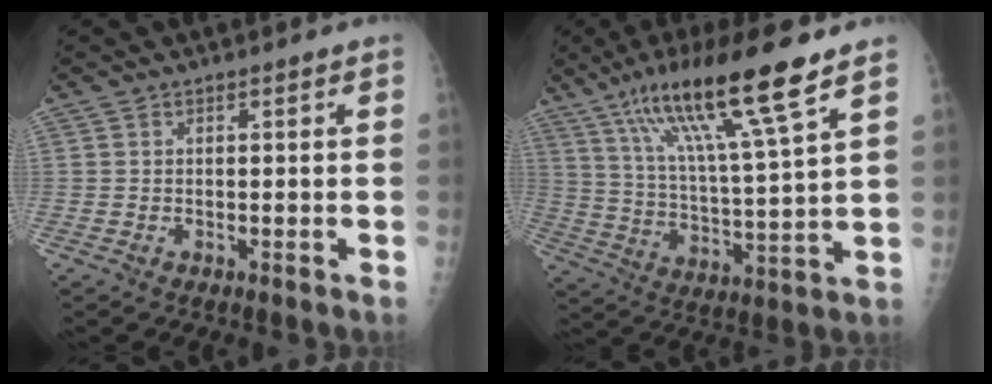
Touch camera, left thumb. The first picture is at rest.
{"total": 18.3, "force": [11.5, 1.6, 14.1], "torque": [-0.247, -0.042, 0.203]}